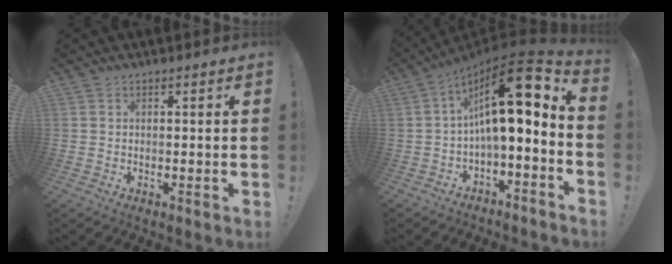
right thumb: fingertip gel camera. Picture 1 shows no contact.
{"total": 17.8, "force": [4.2, 5.4, 16.5], "torque": [-0.266, -0.024, 0.068]}